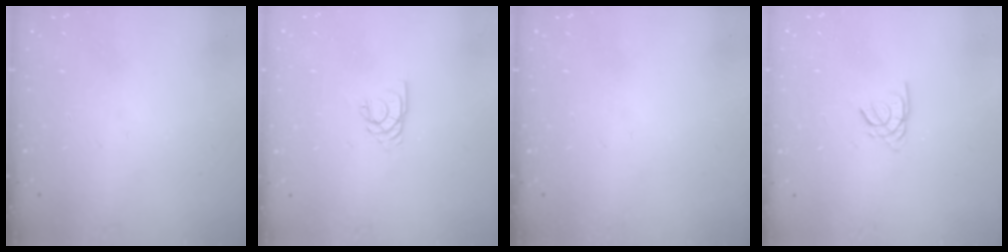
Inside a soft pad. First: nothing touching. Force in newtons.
{"total": 2.1, "press": 2.1, "slide": 0.2}
{"total": 0.0}
{"total": 1.6, "press": 1.6, "slide": 0.2}